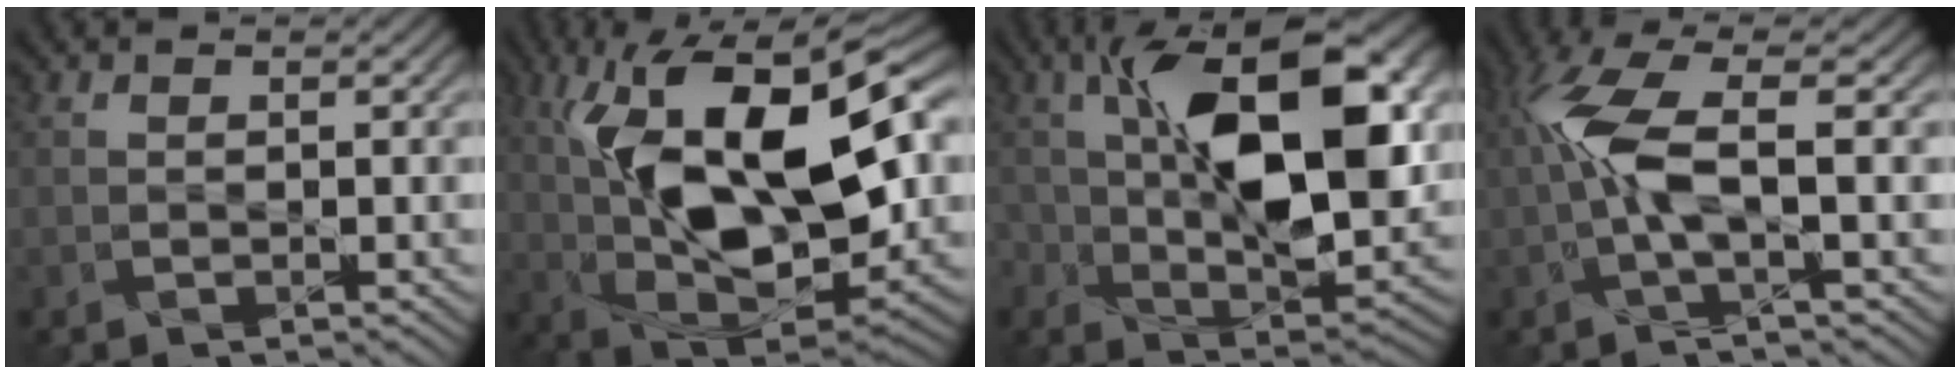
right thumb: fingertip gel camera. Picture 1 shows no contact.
{"total": 16.7, "force": [2.7, 8.6, 14.0], "torque": [-0.255, 0.010, 0.047]}
{"total": 14.5, "force": [2.3, 7.4, 12.3], "torque": [-0.195, -0.002, 0.039]}
{"total": 7.1, "force": [0.4, 1.5, 6.9], "torque": [-0.155, 0.017, 0.005]}